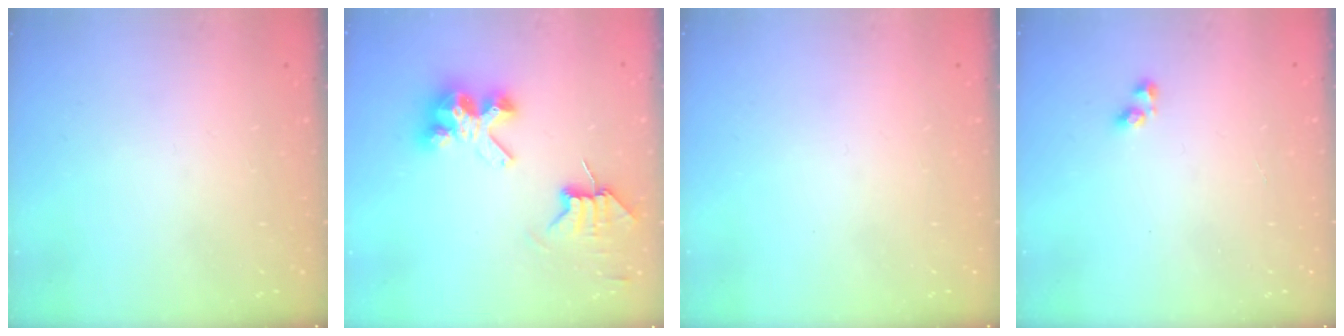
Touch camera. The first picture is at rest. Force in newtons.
{"total": 7.3, "press": 7.3, "slide": 0.6}
{"total": 0.0}
{"total": 3.2, "press": 3.1, "slide": 0.6}